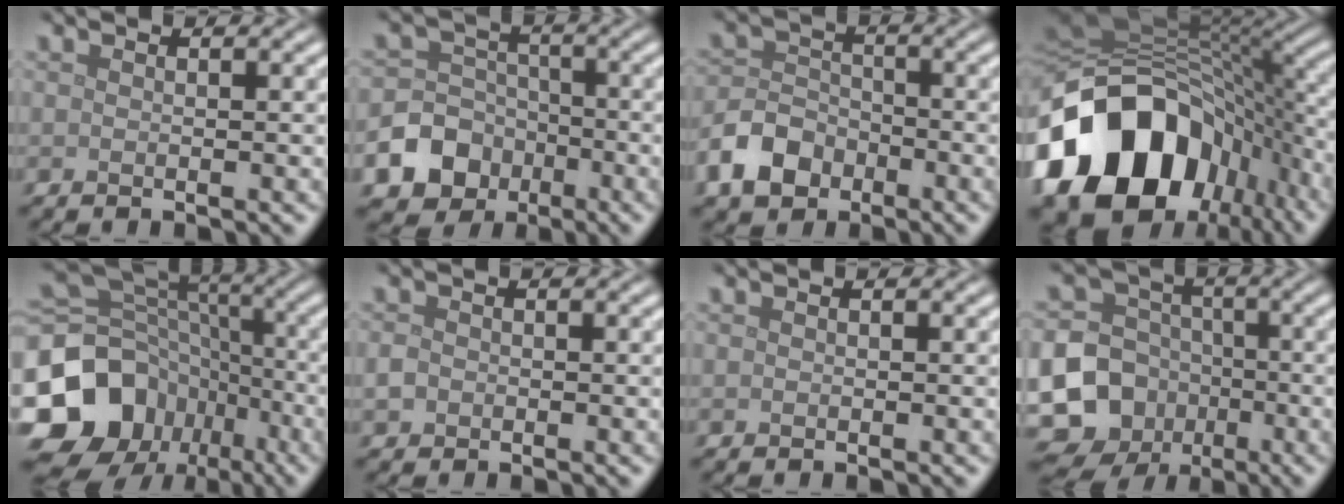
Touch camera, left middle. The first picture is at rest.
{"total": 9.5, "force": [-4.5, 8.1, 1.9], "torque": [-0.032, -0.022, -0.099]}
{"total": 4.7, "force": [-2.6, 3.3, 2.1], "torque": [-0.044, 0.000, -0.056]}
{"total": 18.2, "force": [-6.2, 13.4, 10.7], "torque": [-0.221, -0.026, -0.096]}
{"total": 17.0, "force": [-7.8, 13.4, 6.8], "torque": [-0.184, -0.002, -0.132]}
{"total": 1.1, "force": [-0.3, 1.0, 0.4], "torque": [-0.007, -0.003, -0.011]}
{"total": 0.0}
{"total": 15.4, "force": [-6.1, 13.6, 3.8], "torque": [-0.100, -0.048, -0.121]}